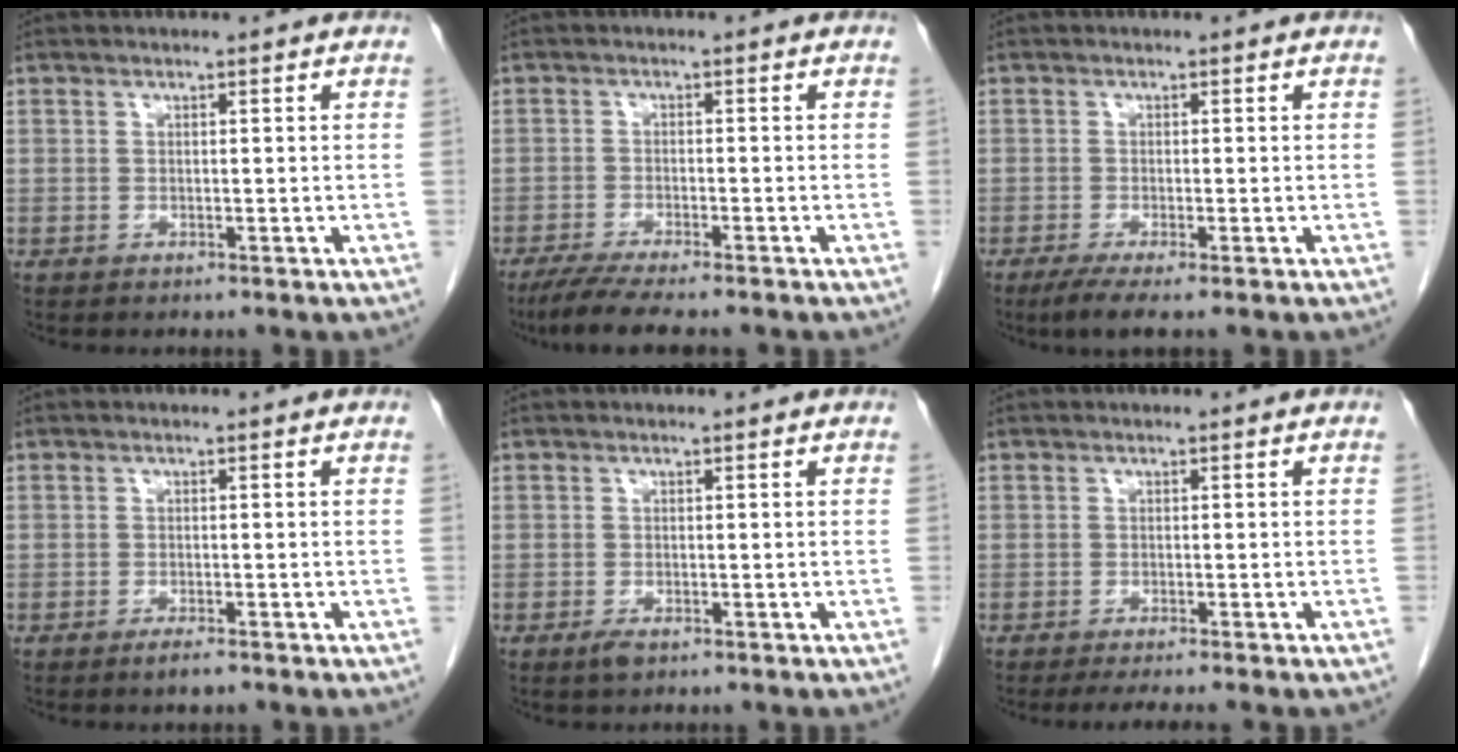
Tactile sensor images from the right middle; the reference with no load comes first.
{"total": 7.5, "force": [-6.2, 0.4, 4.2], "torque": [-0.064, -0.018, -0.100]}
{"total": 3.5, "force": [-2.3, 0.2, 2.7], "torque": [-0.048, -0.012, -0.042]}
{"total": 1.6, "force": [-1.2, 0.2, 1.0], "torque": [-0.024, -0.004, -0.019]}
{"total": 1.4, "force": [-0.9, 0.5, 0.9], "torque": [-0.021, -0.002, -0.014]}
{"total": 6.2, "force": [-5.2, 0.6, 3.4], "torque": [-0.033, -0.009, -0.071]}